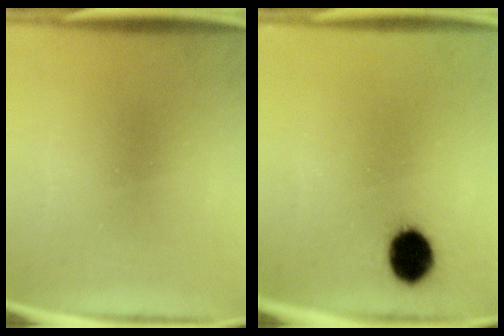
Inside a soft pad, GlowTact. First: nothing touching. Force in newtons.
{"total": 8.0}